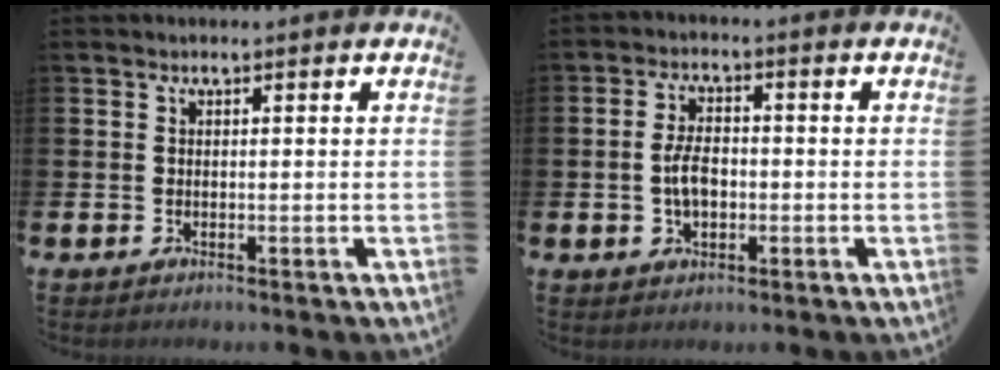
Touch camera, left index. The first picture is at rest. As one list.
[{"total": 4.2, "force": [-0.5, 2.5, 3.4], "torque": [-0.051, 0.003, -0.013]}]